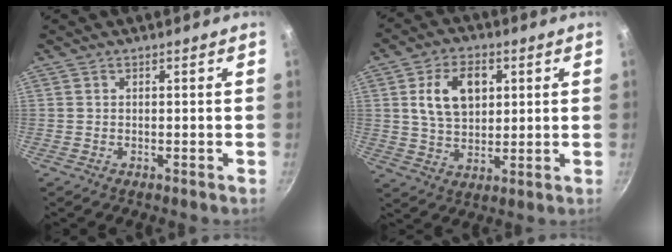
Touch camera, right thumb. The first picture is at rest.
{"total": 11.3, "force": [3.0, 7.4, 7.9], "torque": [-0.115, -0.004, 0.052]}